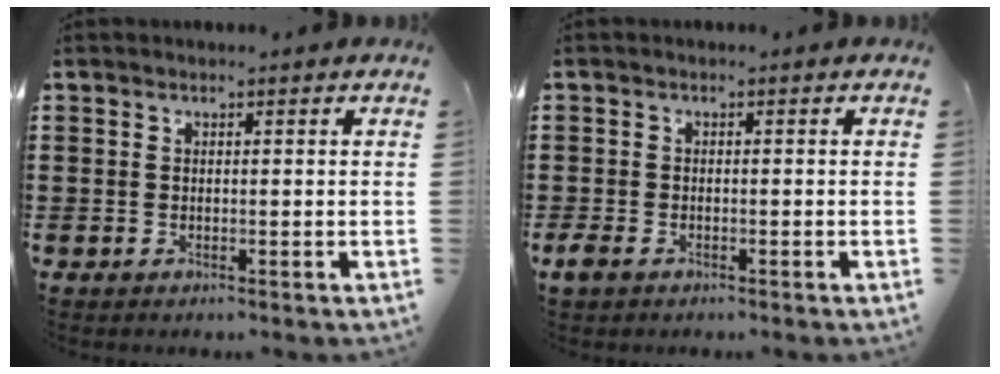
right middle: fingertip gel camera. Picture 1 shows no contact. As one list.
[{"total": 1.6, "force": [-1.0, 1.0, 0.7], "torque": [-0.030, -0.005, -0.025]}]